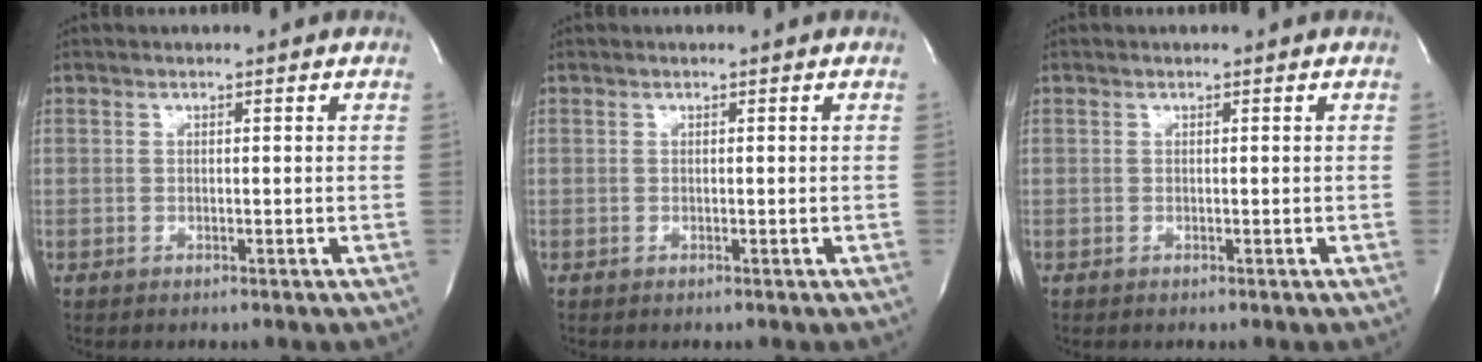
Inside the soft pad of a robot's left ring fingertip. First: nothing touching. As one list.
[{"total": 0.0}, {"total": 0.0}]